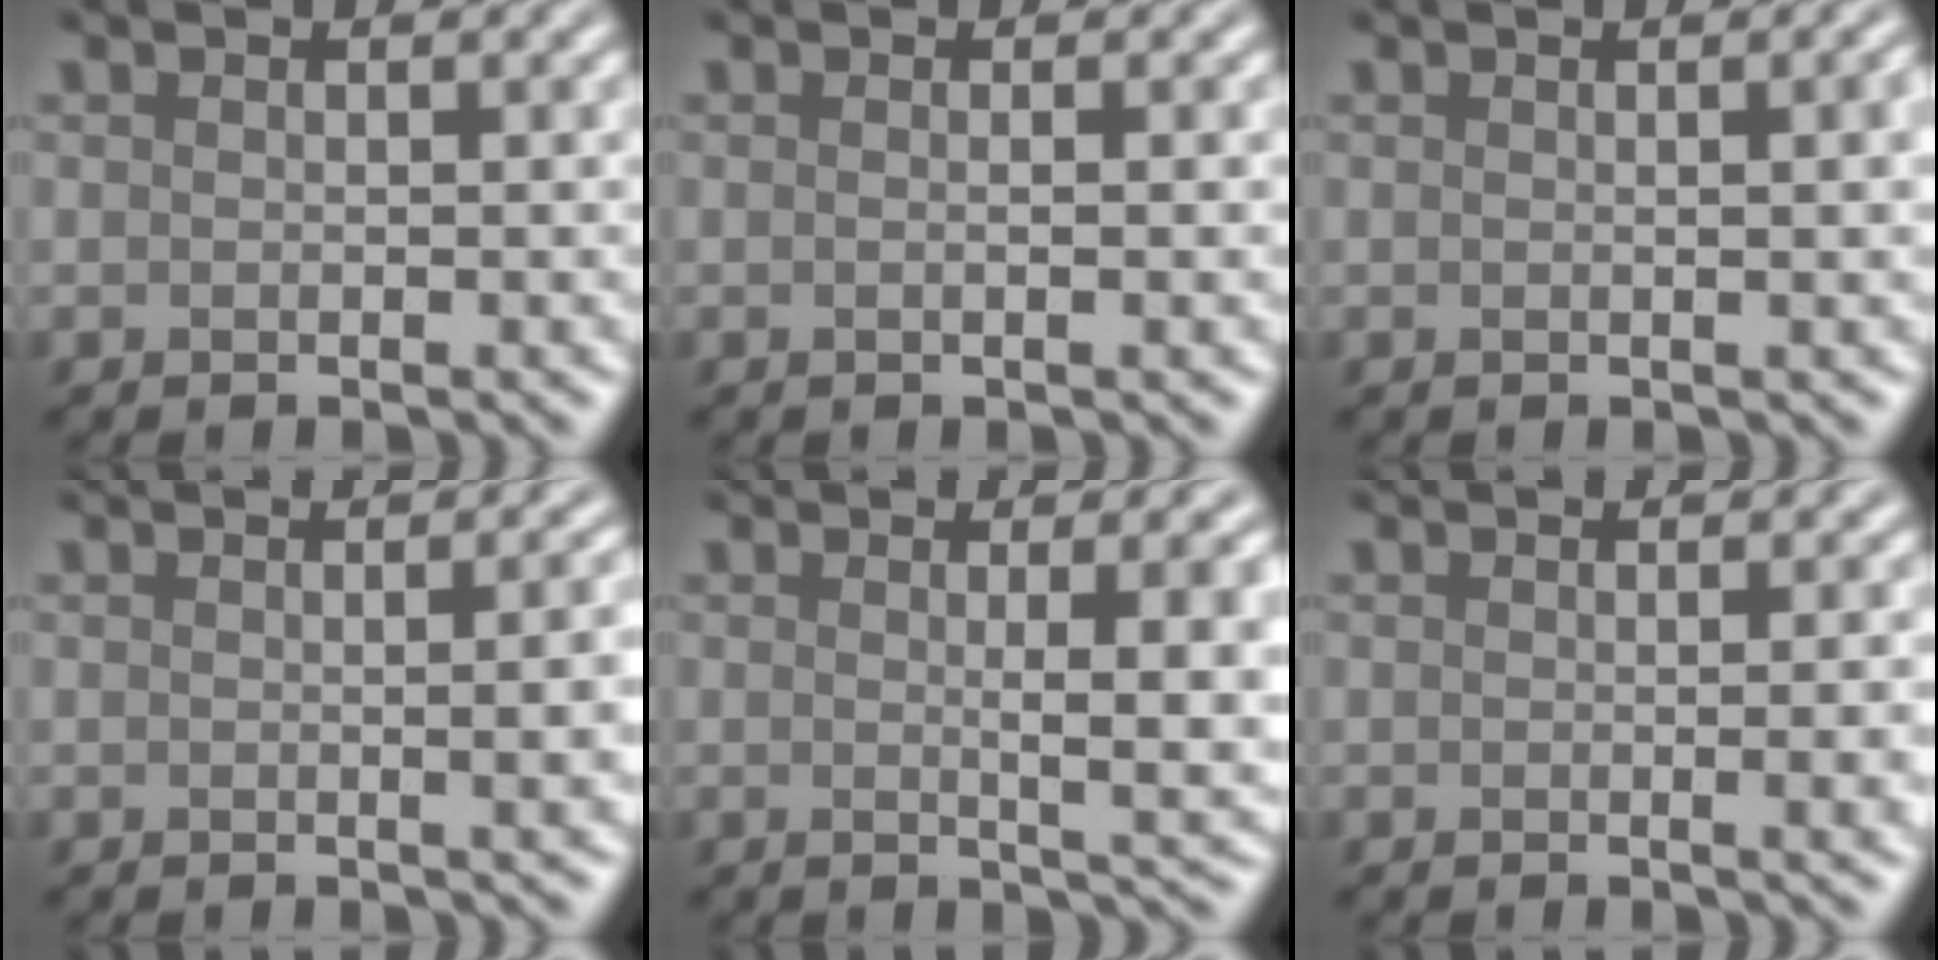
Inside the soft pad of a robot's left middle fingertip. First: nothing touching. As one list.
[{"total": 1.6, "force": [0.3, 0.8, 1.4], "torque": [0.002, -0.004, -0.012]}, {"total": 2.9, "force": [0.4, 1.1, 2.6], "torque": [-0.013, 0.011, -0.002]}, {"total": 4.4, "force": [0.0, 1.7, 4.0], "torque": [-0.025, 0.012, -0.001]}, {"total": 6.2, "force": [0.5, 1.6, 6.0], "torque": [-0.068, -0.001, 0.013]}, {"total": 3.3, "force": [-0.1, 1.3, 3.0], "torque": [-0.015, 0.007, -0.003]}]